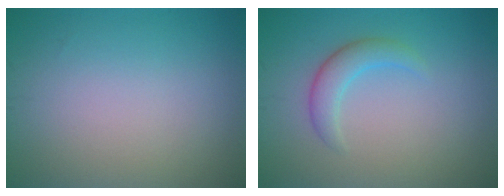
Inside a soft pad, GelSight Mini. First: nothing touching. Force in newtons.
{"total": 2.5, "press": 2.4, "slide": 0.2}